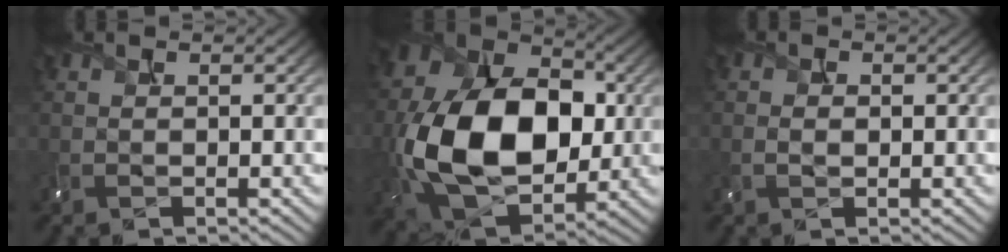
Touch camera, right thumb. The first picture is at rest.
{"total": 16.5, "force": [-1.1, 11.4, 12.0], "torque": [-0.247, -0.012, -0.014]}
{"total": 0.9, "force": [-0.4, 0.6, 0.5], "torque": [-0.009, 0.001, -0.001]}